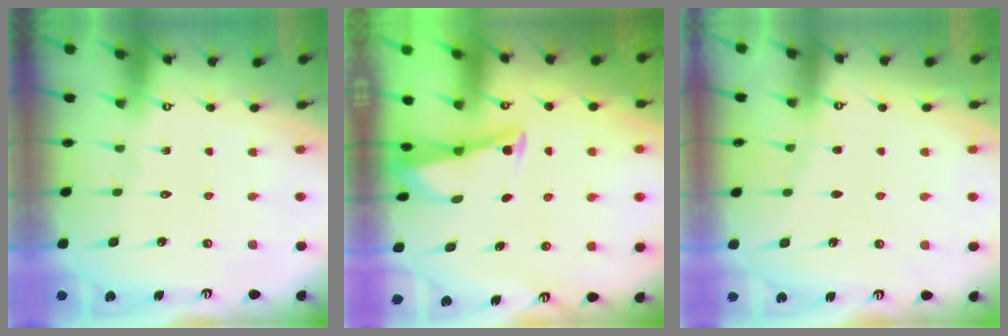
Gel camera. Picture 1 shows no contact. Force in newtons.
{"total": 2.9, "press": 2.9, "slide": 0.4}
{"total": 2.8, "press": 2.7, "slide": 0.4}